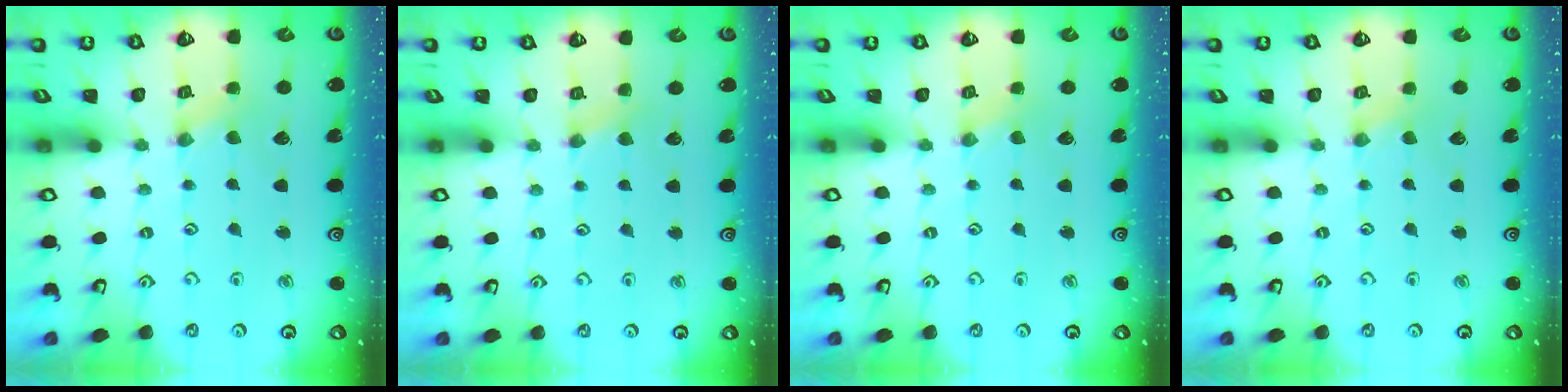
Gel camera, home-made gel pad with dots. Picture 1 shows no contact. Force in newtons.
{"total": 2.5, "press": 2.4, "slide": 0.5}
{"total": 0.0}
{"total": 0.5, "press": 0.5, "slide": 0.1}